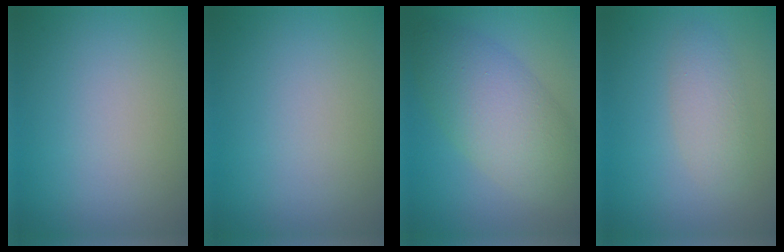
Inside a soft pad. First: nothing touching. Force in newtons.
{"total": 0.0}
{"total": 7.0, "press": 7.0, "slide": 0.5}
{"total": 2.5, "press": 2.5, "slide": 0.1}